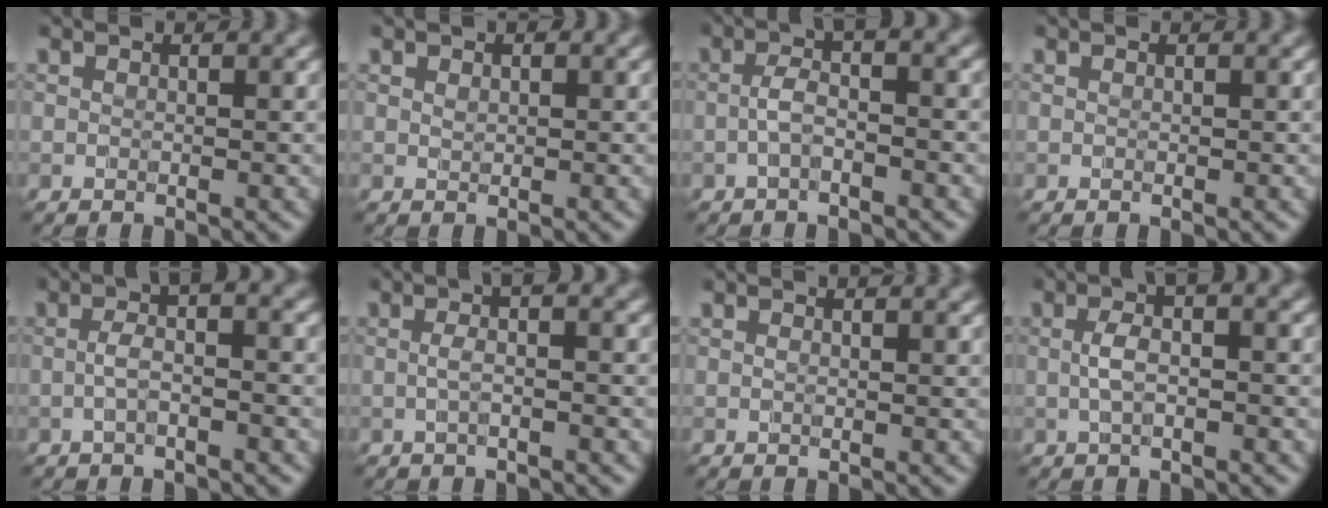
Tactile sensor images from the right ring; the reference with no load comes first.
{"total": 0.7, "force": [0.4, 0.4, 0.3], "torque": [-0.003, 0.000, 0.006]}
{"total": 2.2, "force": [-0.6, 0.5, 2.1], "torque": [-0.043, 0.010, -0.017]}
{"total": 0.0}
{"total": 2.4, "force": [-0.4, 0.4, 2.3], "torque": [-0.044, 0.010, -0.012]}
{"total": 2.0, "force": [0.2, 0.2, 2.0], "torque": [-0.037, 0.008, -0.002]}
{"total": 0.6, "force": [0.5, 0.0, 0.4], "torque": [-0.007, 0.000, 0.003]}
{"total": 2.6, "force": [0.1, 0.7, 2.5], "torque": [-0.051, 0.007, -0.001]}